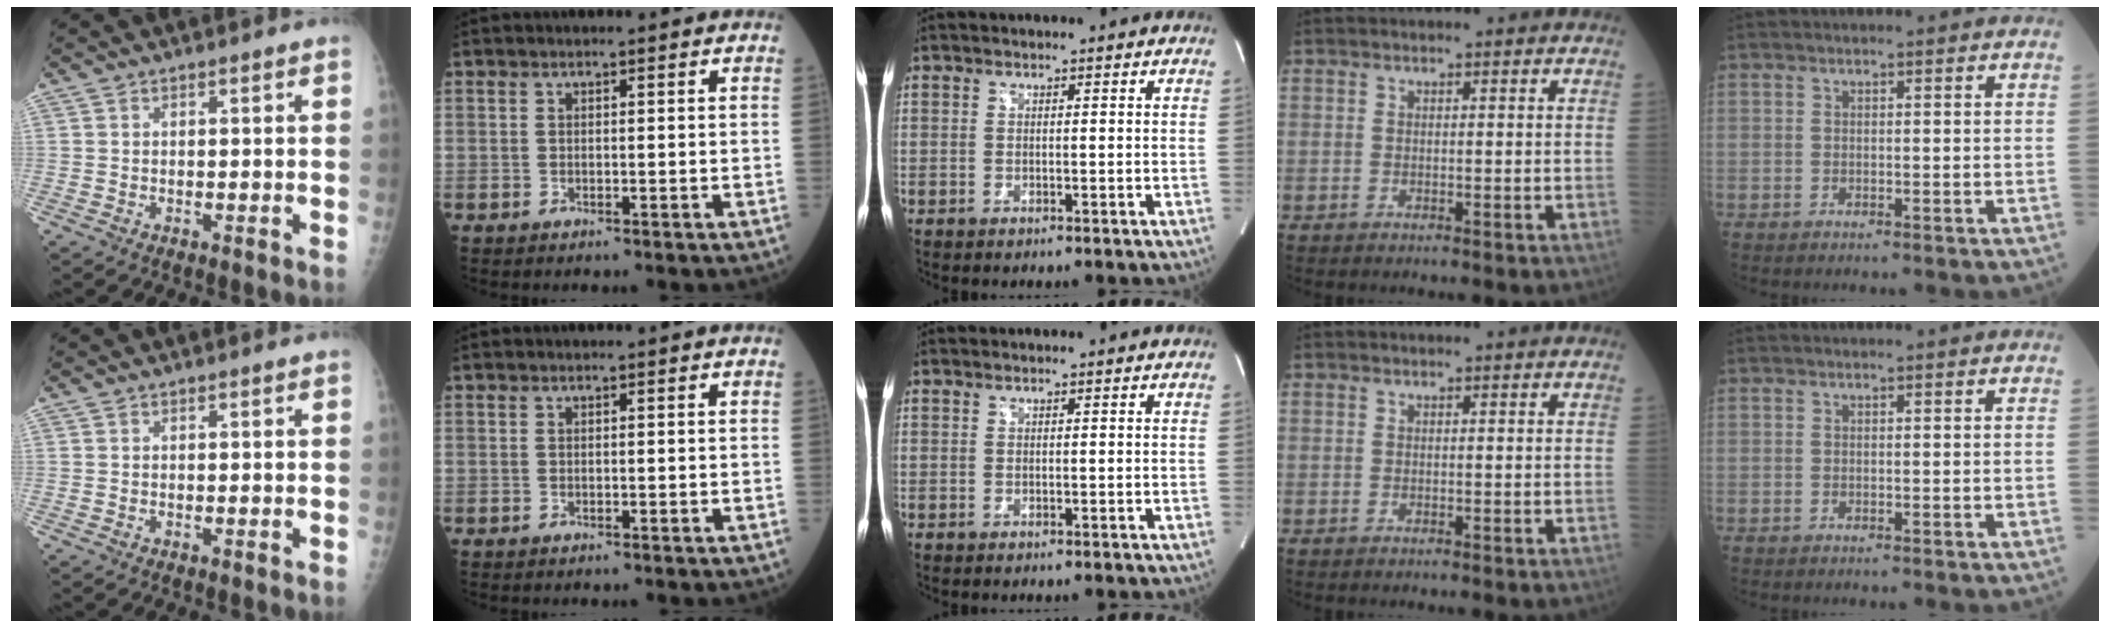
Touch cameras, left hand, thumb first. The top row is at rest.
{}